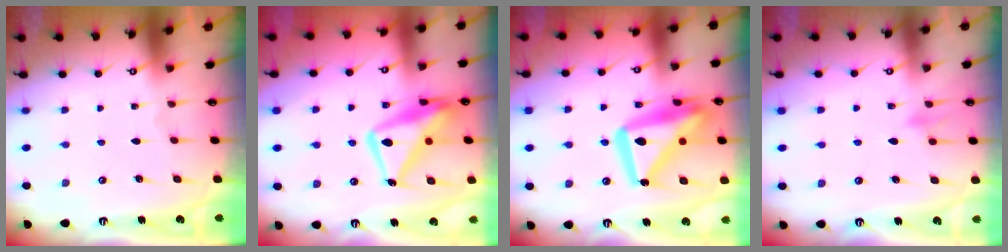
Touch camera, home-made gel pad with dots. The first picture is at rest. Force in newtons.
{"total": 17.0, "press": 16.9, "slide": 1.5}
{"total": 20.2, "press": 20.1, "slide": 2.2}
{"total": 7.3, "press": 7.3, "slide": 0.8}